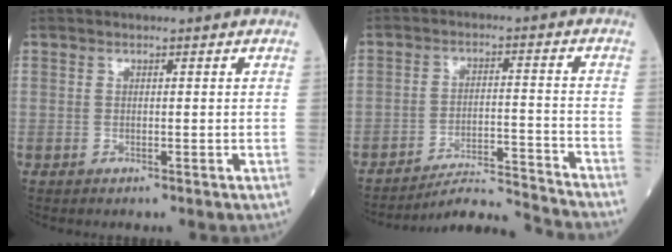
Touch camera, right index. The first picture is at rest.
{"total": 10.5, "force": [-10.1, -2.8, 0.4], "torque": [-0.007, 0.002, -0.167]}